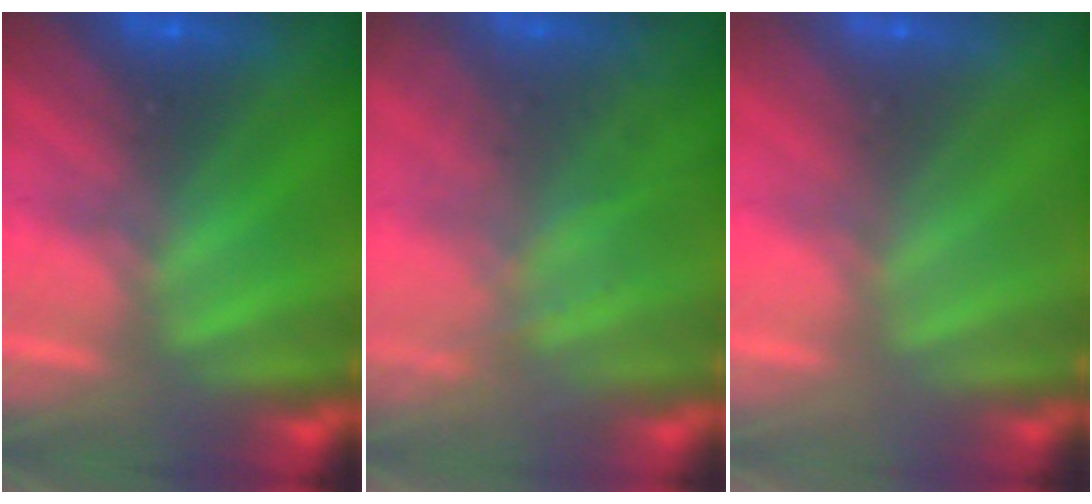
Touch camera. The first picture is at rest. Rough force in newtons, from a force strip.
{"total": 11.1}
{"total": 2.9}